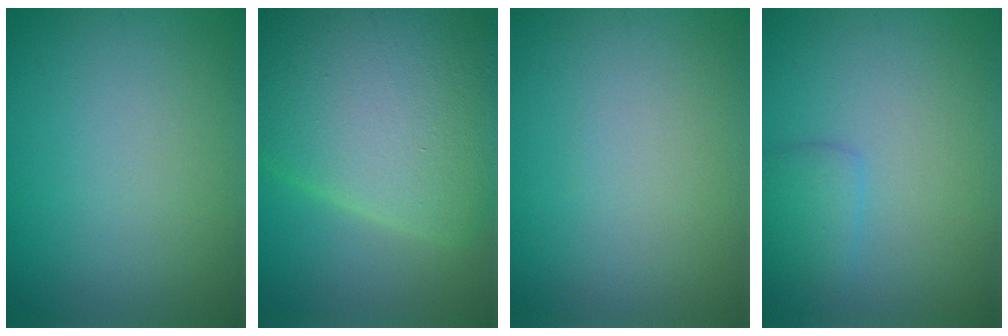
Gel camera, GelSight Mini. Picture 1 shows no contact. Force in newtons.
{"total": 12.0, "press": 12.0, "slide": 0.2}
{"total": 0.0}
{"total": 1.6, "press": 1.6, "slide": 0.1}